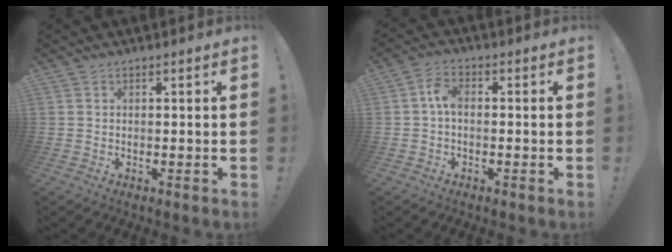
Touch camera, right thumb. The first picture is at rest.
{"total": 4.6, "force": [-0.1, 2.6, 3.8], "torque": [-0.081, 0.011, -0.001]}